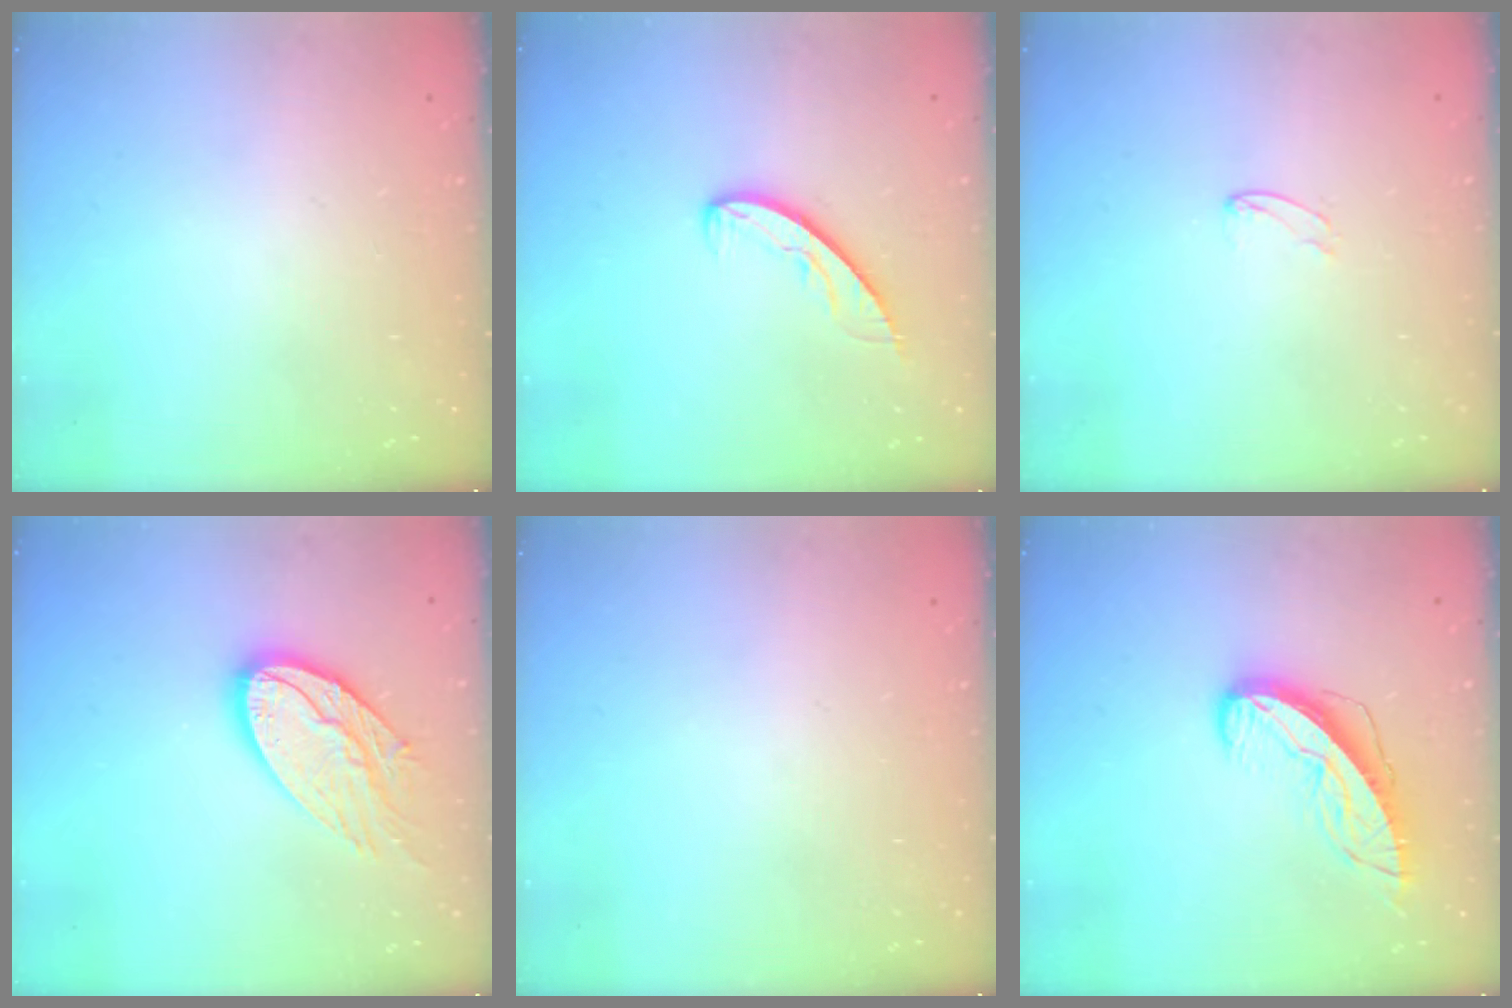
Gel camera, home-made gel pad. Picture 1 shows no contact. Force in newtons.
{"total": 5.7, "press": 5.7, "slide": 0.5}
{"total": 3.6, "press": 3.6, "slide": 0.3}
{"total": 16.2, "press": 16.1, "slide": 1.2}
{"total": 0.0}
{"total": 9.6, "press": 9.5, "slide": 1.1}